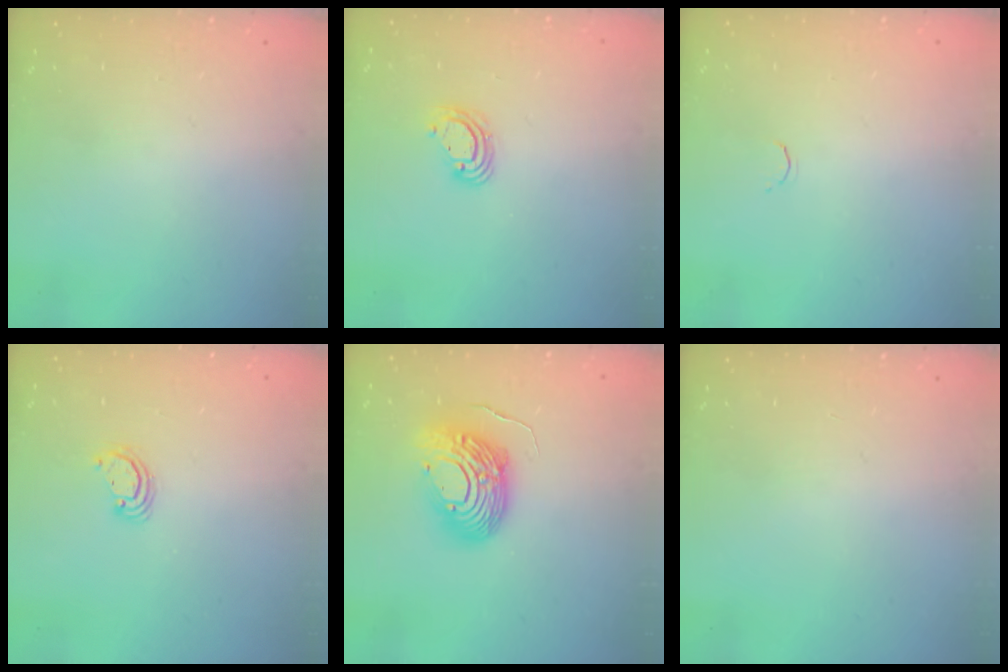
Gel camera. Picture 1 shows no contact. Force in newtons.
{"total": 5.7, "press": 5.7, "slide": 0.5}
{"total": 1.7, "press": 1.6, "slide": 0.5}
{"total": 2.5, "press": 2.5, "slide": 0.2}
{"total": 14.4, "press": 14.4, "slide": 1.1}
{"total": 0.0}